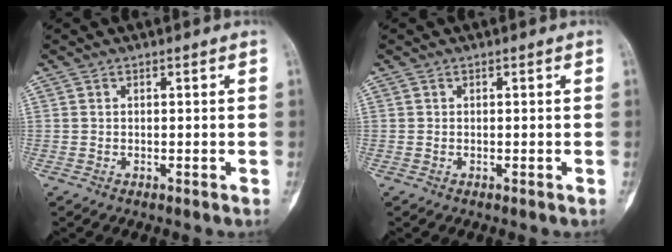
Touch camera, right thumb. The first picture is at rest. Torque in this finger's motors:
{"motor_torque": [0.27, 0.23, -0.07, 0.03, 0.00]}